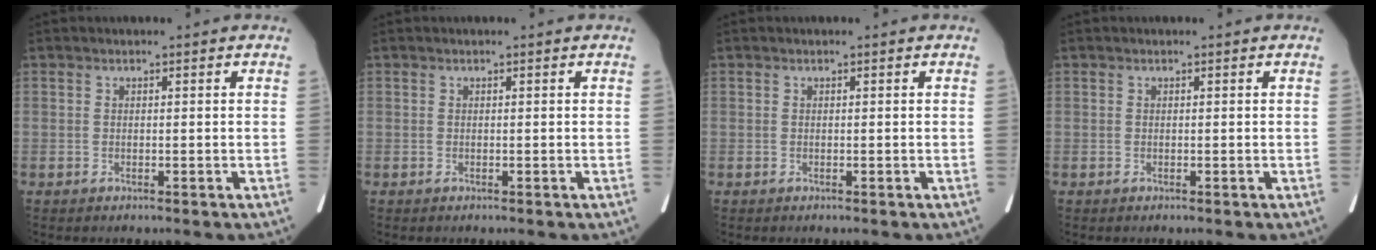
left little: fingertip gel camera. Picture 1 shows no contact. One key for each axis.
{"total": 0.0}
{"total": 0.0}
{"total": 0.0}